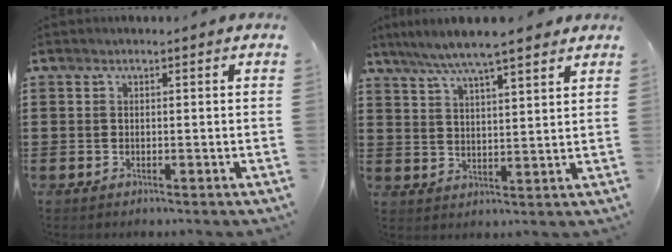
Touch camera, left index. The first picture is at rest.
{"total": 6.2, "force": [5.2, 0.3, 3.3], "torque": [-0.081, -0.014, 0.089]}